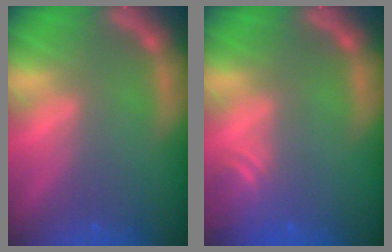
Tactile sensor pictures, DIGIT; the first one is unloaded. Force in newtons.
{"total": 3.0}